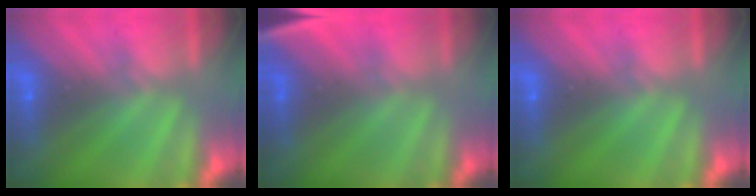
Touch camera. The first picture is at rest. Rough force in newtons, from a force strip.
{"total": 2.7}
{"total": 0.0}